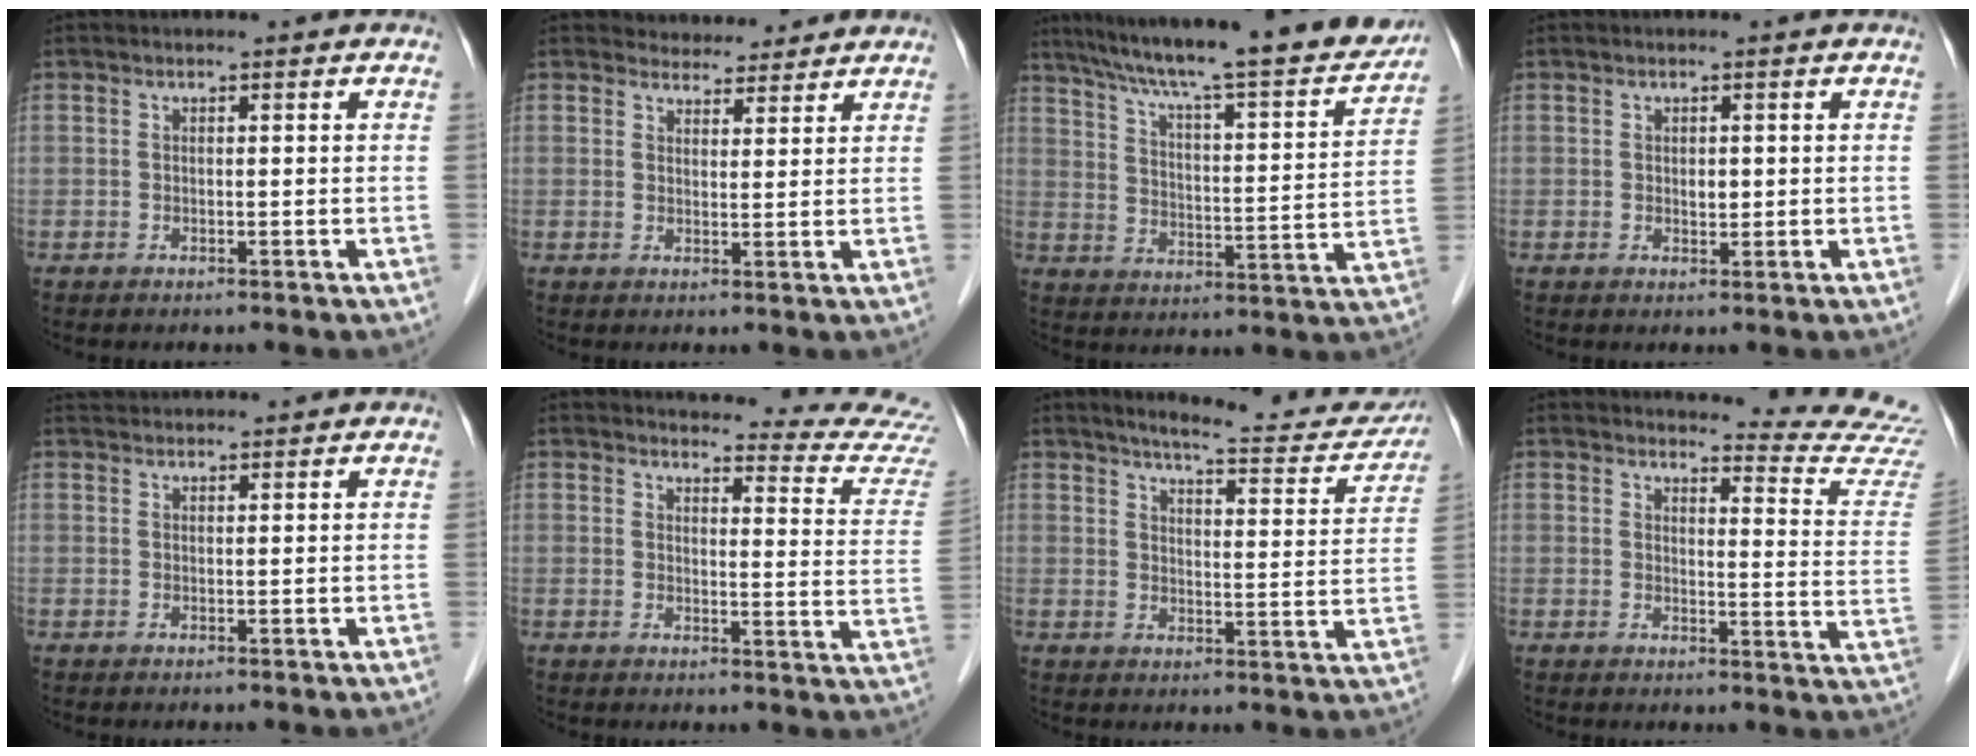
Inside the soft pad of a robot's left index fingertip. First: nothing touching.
{"total": 4.7, "force": [4.5, 1.5, 0.2], "torque": [0.000, 0.009, 0.059]}
{"total": 25.1, "force": [21.6, 2.3, 12.6], "torque": [-0.204, -0.020, 0.296]}
{"total": 1.1, "force": [0.2, 0.7, 0.8], "torque": [-0.011, -0.001, 0.004]}
{"total": 3.7, "force": [3.7, 0.3, 0.5], "torque": [-0.010, 0.037, 0.064]}
{"total": 15.9, "force": [15.8, -0.1, 1.6], "torque": [0.009, -0.124, 0.145]}
{"total": 14.2, "force": [13.3, 2.3, 4.5], "torque": [-0.046, -0.027, 0.156]}
{"total": 14.3, "force": [14.3, -1.0, 0.6], "torque": [0.009, -0.138, 0.133]}